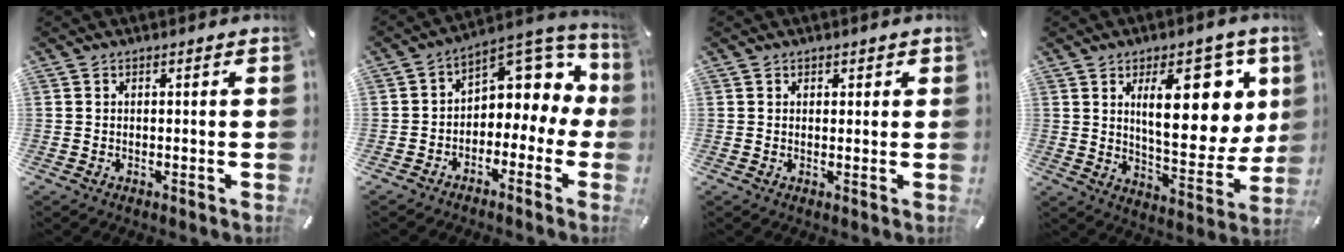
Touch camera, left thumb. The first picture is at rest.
{"total": 7.1, "force": [2.3, 5.6, 3.7], "torque": [-0.052, -0.028, 0.040]}
{"total": 1.0, "force": [0.5, 0.9, 0.2], "torque": [0.004, 0.000, 0.007]}
{"total": 19.8, "force": [7.7, 9.2, 15.7], "torque": [-0.212, -0.030, 0.121]}